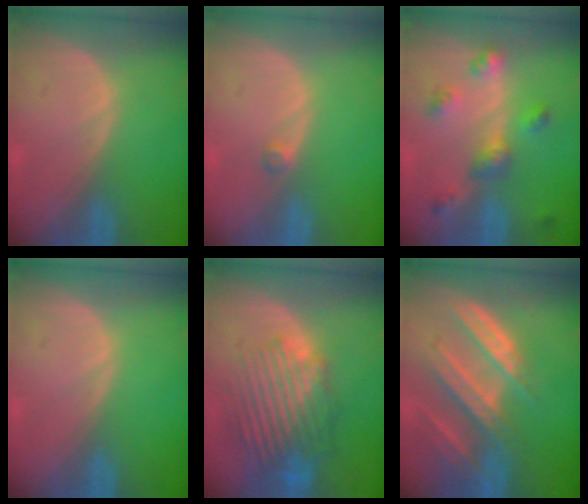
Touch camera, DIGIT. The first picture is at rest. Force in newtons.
{"total": 1.1, "press": 1.0, "slide": 0.6}
{"total": 5.6, "press": 5.6, "slide": 0.6}
{"total": 0.0}
{"total": 9.7, "press": 9.0, "slide": 3.6}
{"total": 9.4, "press": 8.3, "slide": 4.4}